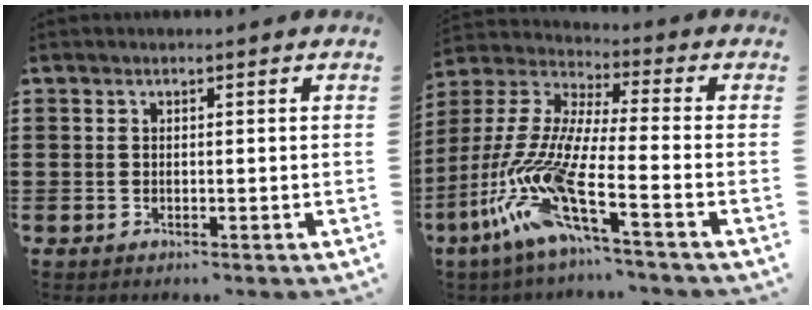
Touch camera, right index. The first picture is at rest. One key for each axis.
{"total": 12.8, "fx": -7.2, "fy": 2.0, "fz": 10.4, "tx": -0.264, "ty": -0.033, "tz": -0.157}